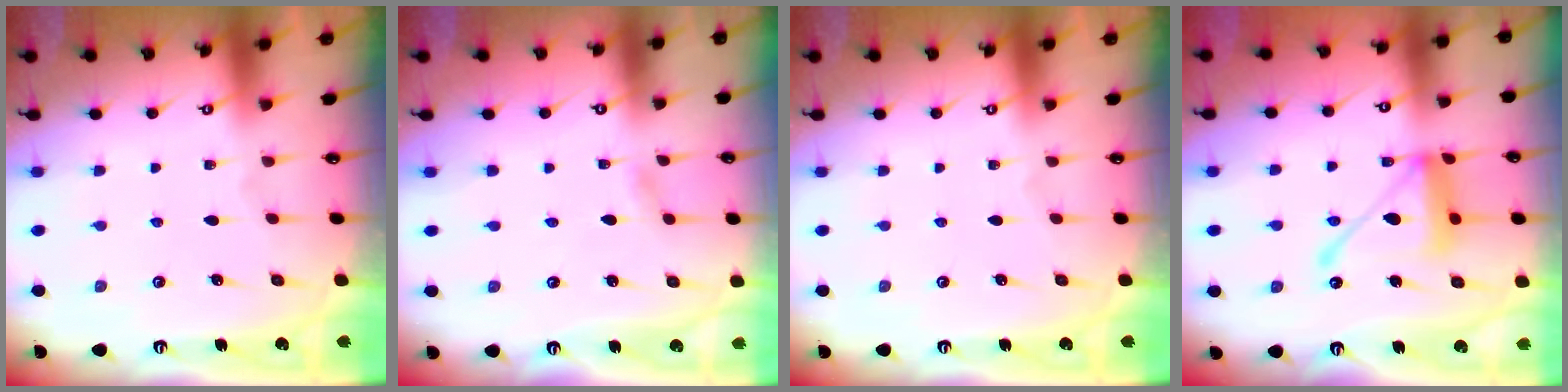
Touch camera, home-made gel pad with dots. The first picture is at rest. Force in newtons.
{"total": 1.4, "press": 1.4, "slide": 0.2}
{"total": 0.0}
{"total": 14.0, "press": 14.0, "slide": 1.2}